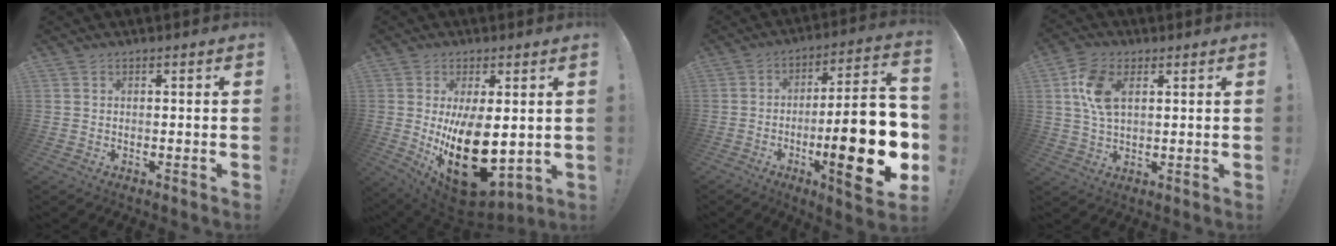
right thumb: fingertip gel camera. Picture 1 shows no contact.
{"total": 21.3, "force": [-1.0, 11.8, 17.7], "torque": [-0.280, -0.024, 0.009]}
{"total": 24.7, "force": [-6.4, 6.3, 23.0], "torque": [-0.341, 0.029, -0.099]}
{"total": 9.7, "force": [3.1, 5.6, 7.2], "torque": [-0.146, 0.001, 0.056]}